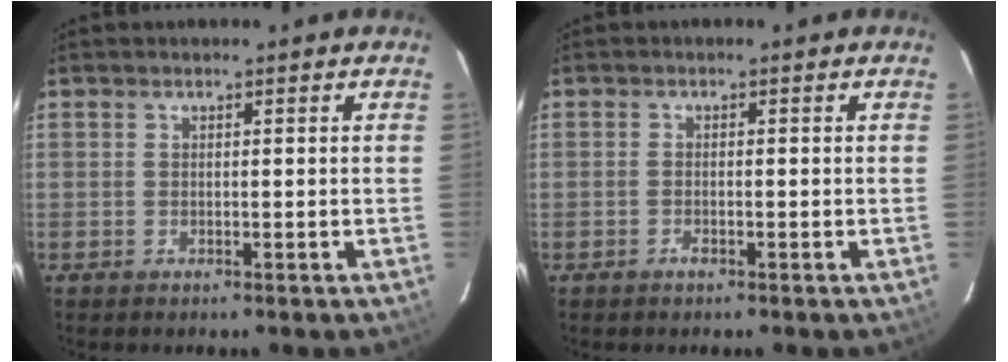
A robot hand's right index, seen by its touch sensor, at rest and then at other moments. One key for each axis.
{"total": 1.0, "fx": -0.7, "fy": 0.3, "fz": 0.6, "tx": -0.013, "ty": 0.000, "tz": -0.014}